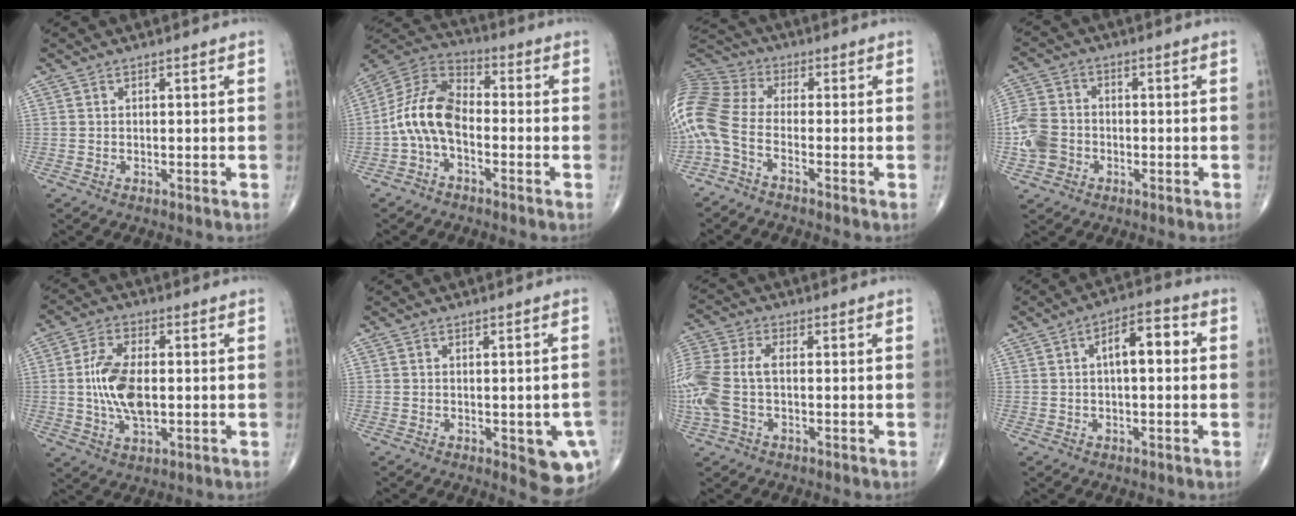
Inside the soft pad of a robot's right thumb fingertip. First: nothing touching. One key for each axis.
{"total": 11.2, "fx": -2.3, "fy": 6.5, "fz": 8.8, "tx": -0.166, "ty": 0.041, "tz": -0.059}
{"total": 12.5, "fx": -4.5, "fy": 6.6, "fz": 9.6, "tx": -0.223, "ty": 0.049, "tz": -0.103}
{"total": 7.7, "fx": -2.3, "fy": 6.3, "fz": 3.9, "tx": -0.077, "ty": 0.018, "tz": -0.048}
{"total": 10.5, "fx": -0.2, "fy": 5.2, "fz": 9.1, "tx": -0.180, "ty": 0.000, "tz": -0.002}
{"total": 7.9, "fx": -2.3, "fy": 3.1, "fz": 6.9, "tx": -0.058, "ty": -0.005, "tz": -0.021}
{"total": 13.1, "fx": -1.0, "fy": 7.6, "fz": 10.7, "tx": -0.289, "ty": 0.021, "tz": -0.018}
{"total": 7.7, "fx": 1.2, "fy": 3.4, "fz": 6.8, "tx": -0.093, "ty": 0.023, "tz": 0.008}